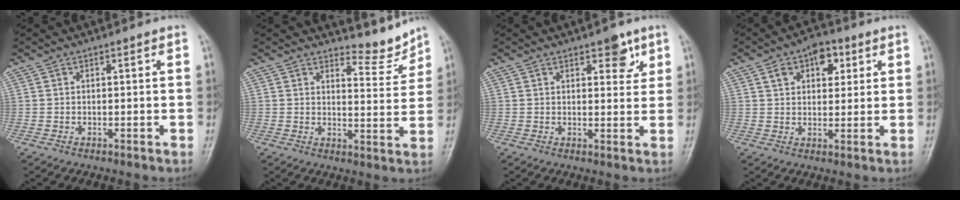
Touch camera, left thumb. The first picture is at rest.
{"total": 5.2, "force": [5.1, 1.0, 0.3], "torque": [0.011, -0.059, 0.073]}
{"total": 4.6, "force": [2.6, 2.2, 3.1], "torque": [-0.018, -0.013, 0.032]}
{"total": 8.0, "force": [3.6, 5.1, 5.1], "torque": [-0.043, -0.002, 0.051]}